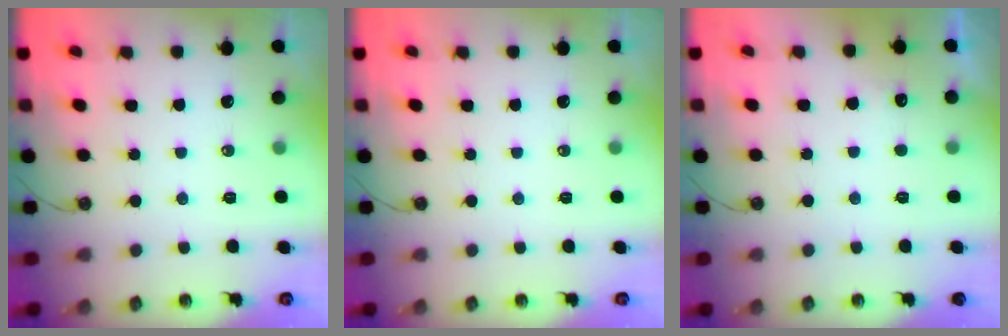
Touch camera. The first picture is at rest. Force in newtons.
{"total": 0.0}
{"total": 4.0, "press": 3.8, "slide": 1.2}